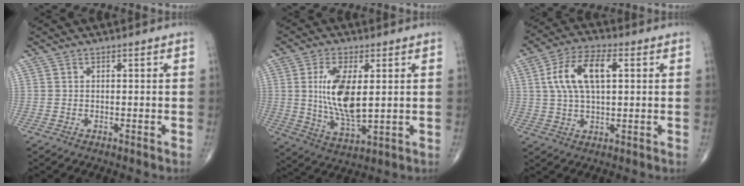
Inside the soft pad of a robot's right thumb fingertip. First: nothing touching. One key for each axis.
{"total": 12.5, "fx": 1.8, "fy": 5.3, "fz": 11.2, "tx": -0.213, "ty": -0.022, "tz": 0.042}
{"total": 11.5, "fx": 2.6, "fy": 5.4, "fz": 9.8, "tx": -0.194, "ty": 0.016, "tz": 0.046}